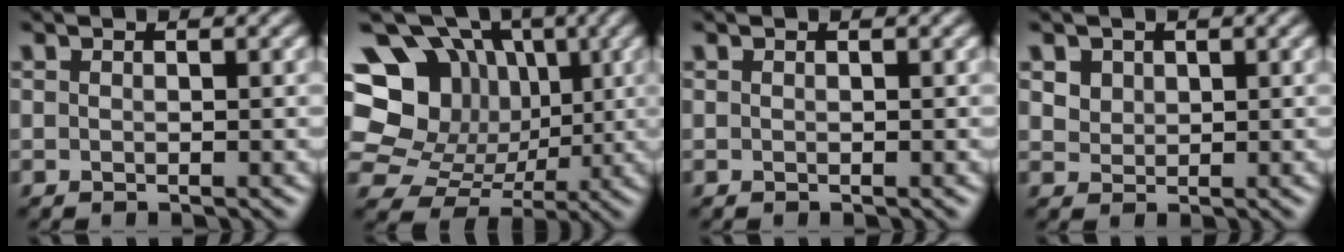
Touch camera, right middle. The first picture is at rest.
{"total": 17.3, "force": [4.6, 14.4, 8.3], "torque": [-0.166, 0.046, 0.060]}
{"total": 0.0}
{"total": 2.6, "force": [1.4, 1.9, 1.0], "torque": [-0.033, 0.002, 0.033]}